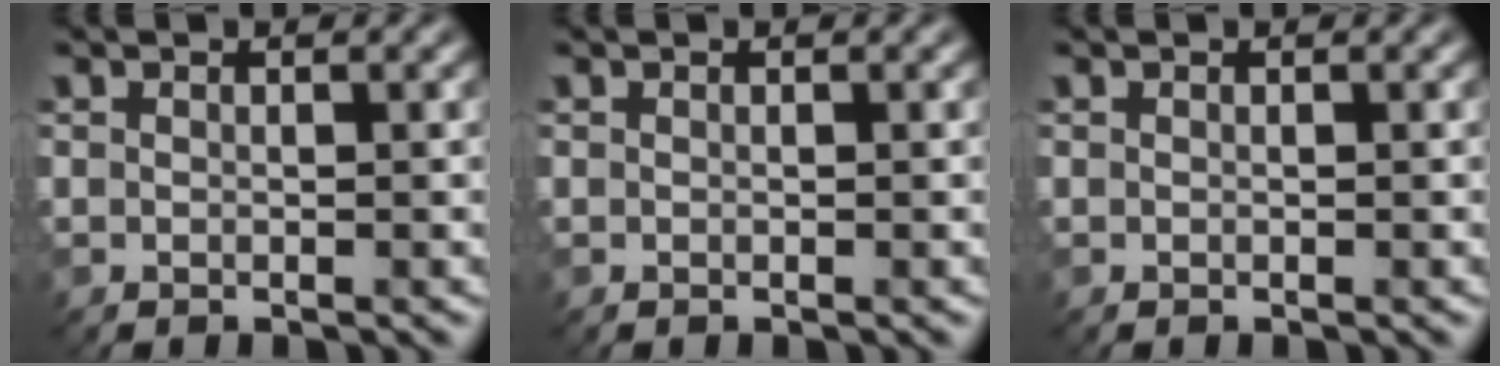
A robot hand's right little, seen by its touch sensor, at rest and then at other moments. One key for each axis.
{"total": 0.0}
{"total": 0.0}